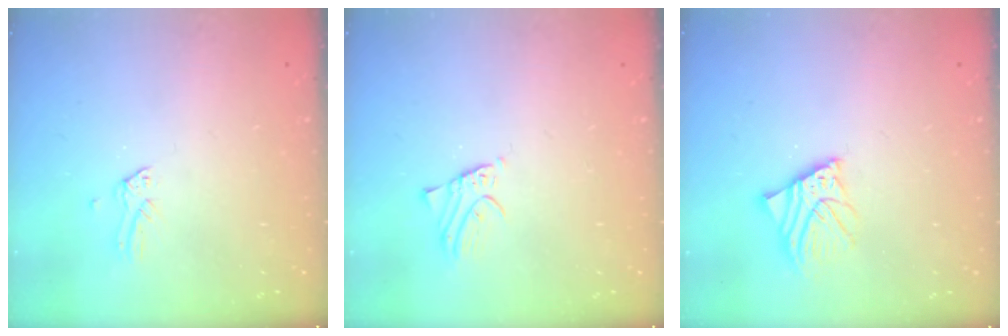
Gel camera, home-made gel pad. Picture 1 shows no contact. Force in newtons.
{"total": 1.5, "press": 1.5, "slide": 0.0}
{"total": 6.6, "press": 6.6, "slide": 0.3}